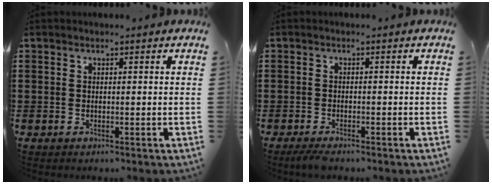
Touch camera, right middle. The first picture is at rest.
{"total": 1.6, "force": [-1.4, 0.2, 0.8], "torque": [-0.029, -0.005, -0.031]}